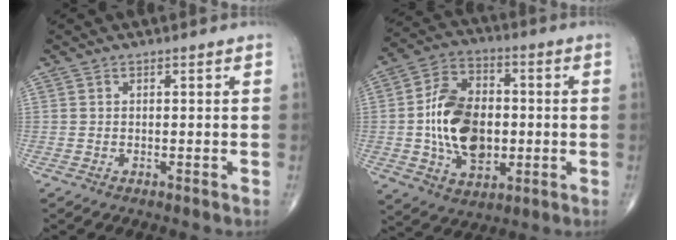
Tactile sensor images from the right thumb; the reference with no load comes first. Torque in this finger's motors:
{"motor_torque": [1.51, 2.91, 1.69, -0.05, 0.21]}